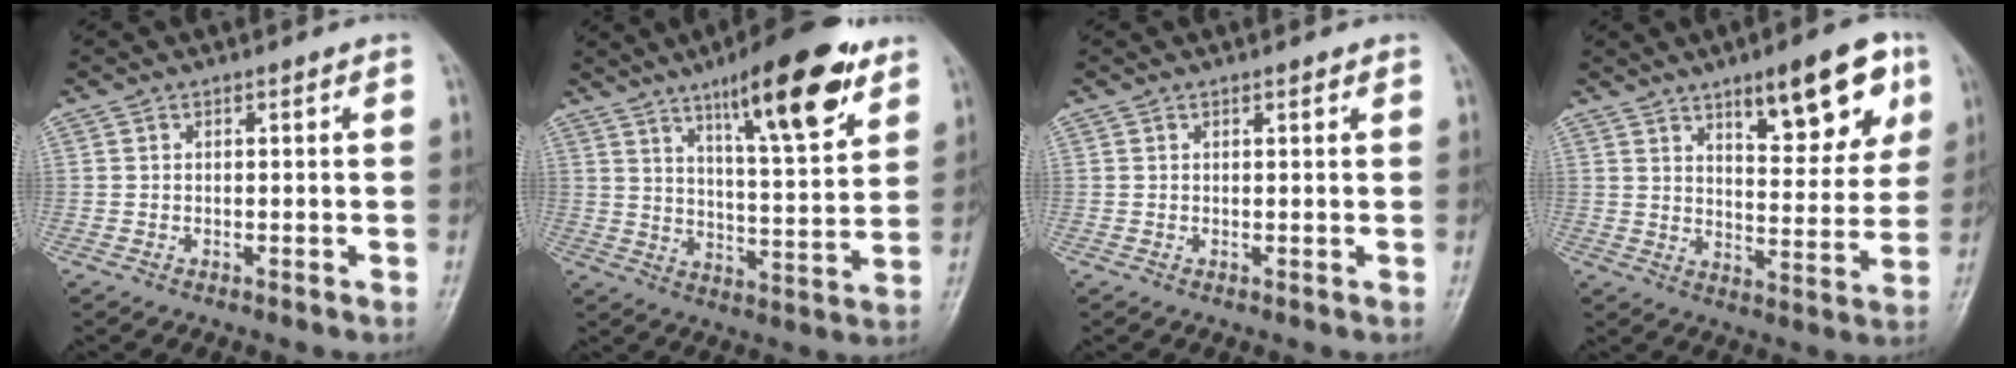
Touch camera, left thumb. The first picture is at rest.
{"total": 17.8, "force": [10.6, 4.4, 13.6], "torque": [-0.181, -0.051, 0.165]}
{"total": 0.7, "force": [0.5, 0.2, 0.4], "torque": [-0.007, -0.002, 0.006]}
{"total": 15.3, "force": [8.3, 5.4, 11.7], "torque": [-0.124, -0.037, 0.121]}